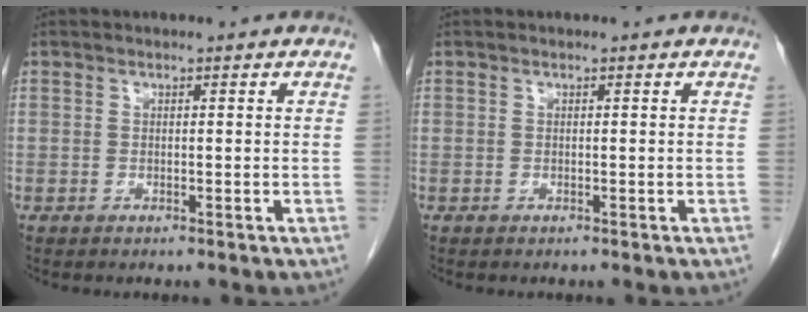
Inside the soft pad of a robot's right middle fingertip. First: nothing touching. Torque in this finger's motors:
{"motor_torque": [-0.01, -0.01, -0.02, -0.01]}